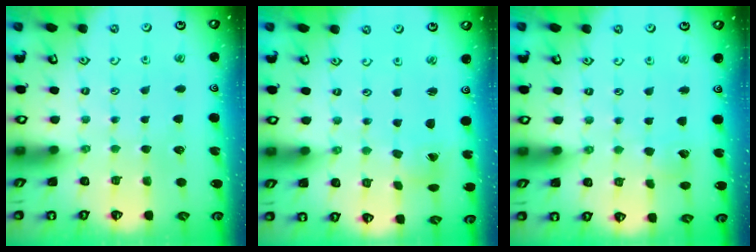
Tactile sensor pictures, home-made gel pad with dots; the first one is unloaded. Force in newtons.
{"total": 0.0}
{"total": 3.3, "press": 3.3, "slide": 0.3}